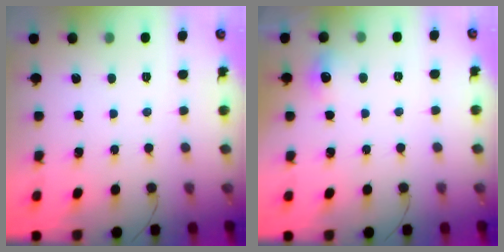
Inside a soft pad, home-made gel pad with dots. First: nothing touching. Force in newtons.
{"total": 5.2, "press": 5.0, "slide": 1.3}